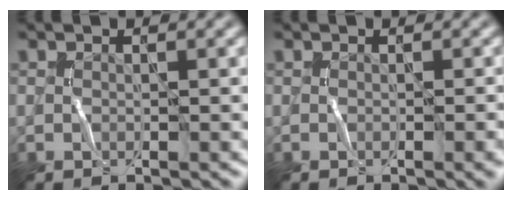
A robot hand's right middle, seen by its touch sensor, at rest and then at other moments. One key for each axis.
{"total": 2.2, "fx": -0.5, "fy": 0.9, "fz": 2.0, "tx": -0.004, "ty": 0.008, "tz": -0.005}